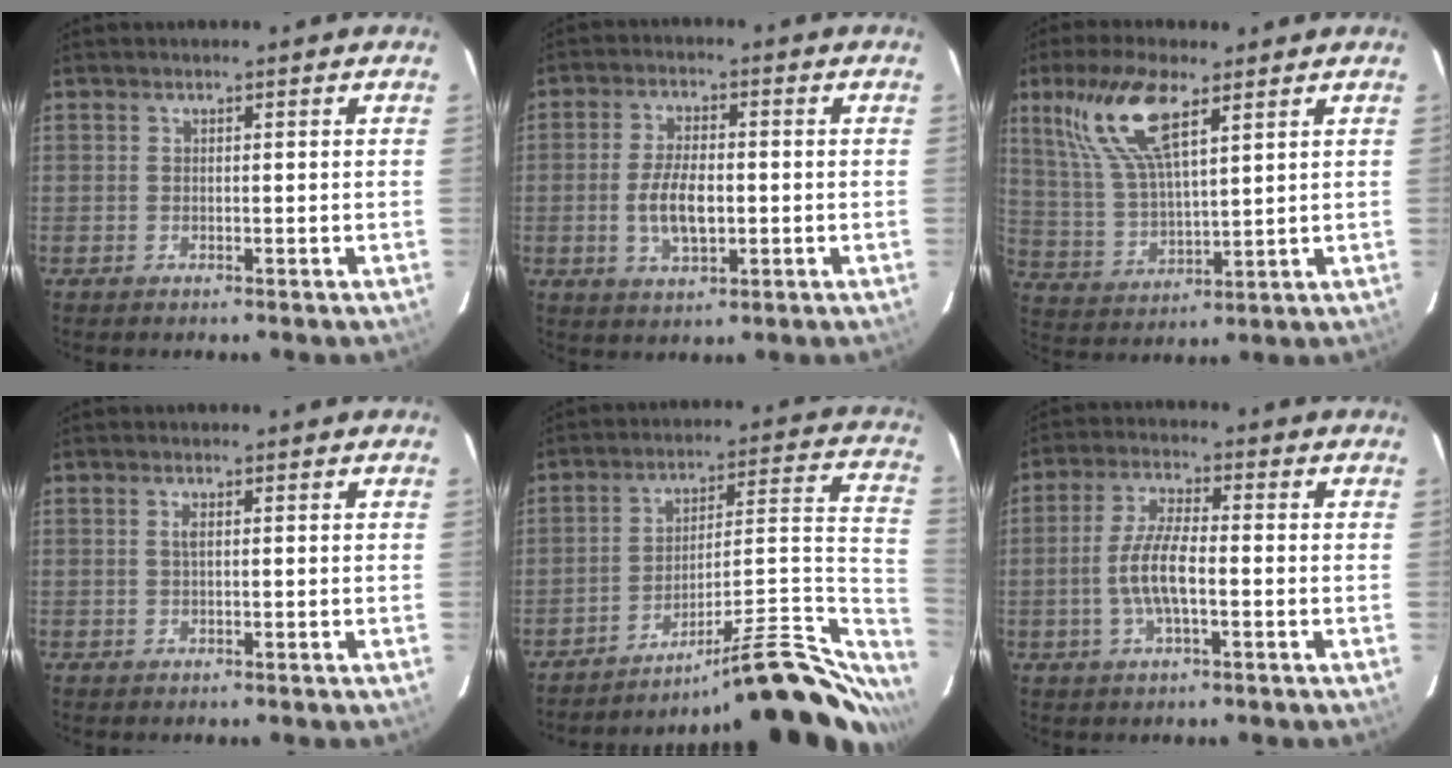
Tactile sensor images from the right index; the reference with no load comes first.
{"total": 7.5, "force": [-1.2, 3.4, 6.5], "torque": [-0.130, -0.003, -0.018]}
{"total": 13.6, "force": [7.5, 4.4, 10.4], "torque": [-0.210, 0.015, 0.156]}
{"total": 0.9, "force": [0.2, 0.2, 0.9], "torque": [-0.018, 0.002, 0.003]}
{"total": 23.1, "force": [-16.5, 4.1, 15.6], "torque": [-0.184, 0.015, -0.236]}
{"total": 7.4, "force": [-1.7, 2.0, 6.9], "torque": [-0.141, 0.003, -0.034]}